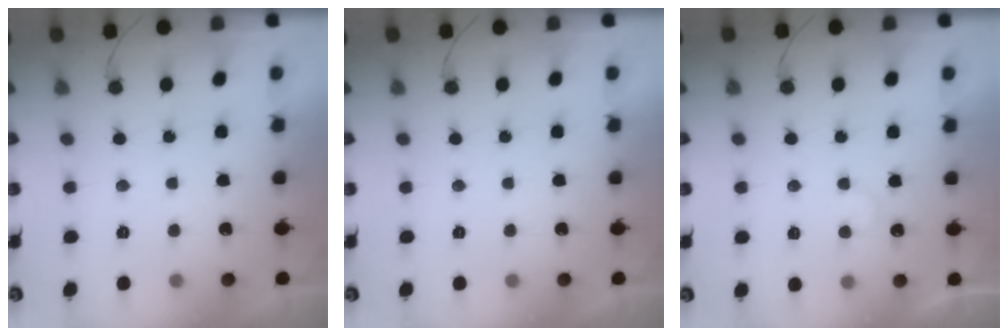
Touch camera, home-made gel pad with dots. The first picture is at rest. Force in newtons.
{"total": 0.0}
{"total": 4.8, "press": 4.8, "slide": 0.3}